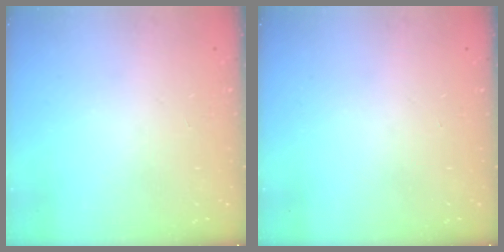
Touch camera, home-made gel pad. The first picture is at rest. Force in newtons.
{"total": 0.0}